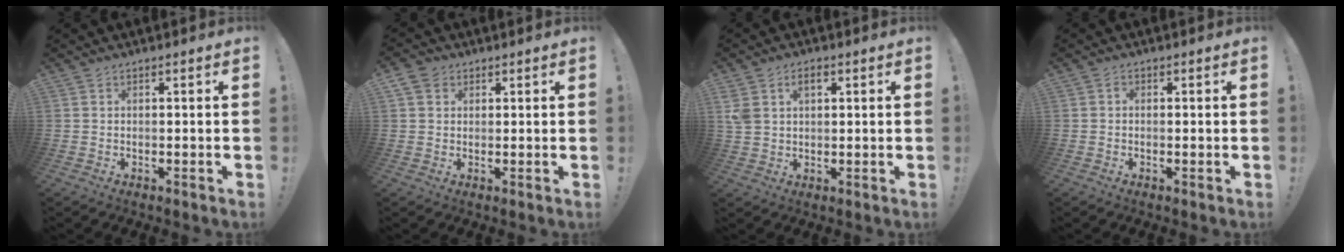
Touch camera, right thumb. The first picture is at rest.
{"total": 4.5, "force": [2.2, 3.6, 1.8], "torque": [-0.026, -0.002, 0.041]}
{"total": 5.3, "force": [2.1, 3.8, 3.1], "torque": [-0.060, -0.001, 0.036]}
{"total": 0.9, "force": [-0.4, 0.5, 0.6], "torque": [-0.015, 0.005, -0.008]}